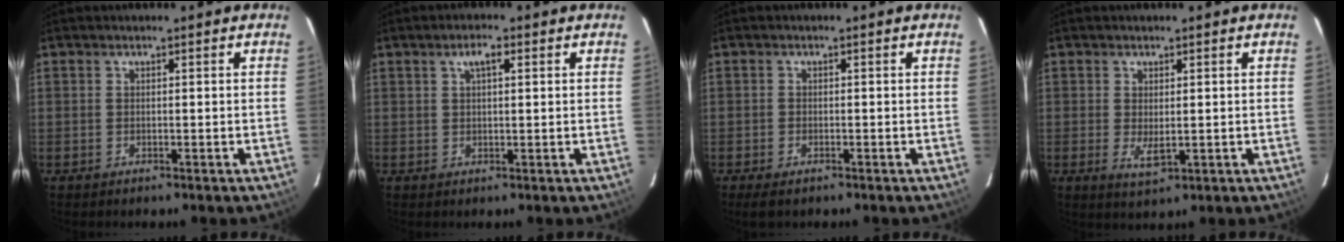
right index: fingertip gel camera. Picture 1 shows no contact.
{"total": 2.7, "force": [1.2, 0.9, 2.3], "torque": [-0.043, 0.009, 0.022]}
{"total": 2.6, "force": [-1.8, 1.1, 1.4], "torque": [-0.033, -0.008, -0.034]}
{"total": 3.3, "force": [-0.3, 1.5, 2.9], "torque": [-0.052, -0.010, 0.000]}